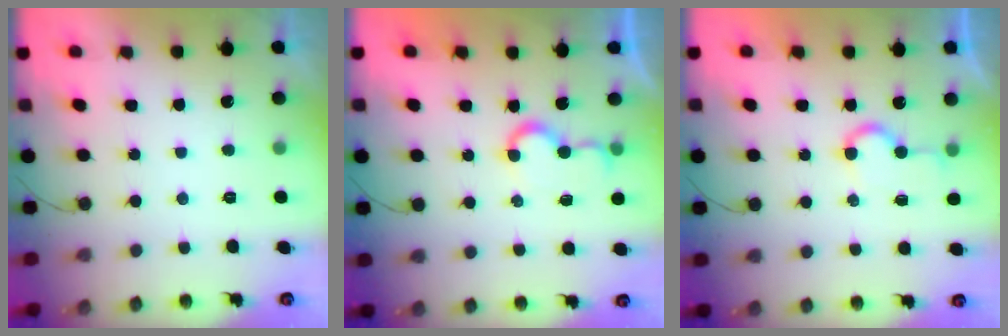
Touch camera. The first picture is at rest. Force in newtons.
{"total": 5.6, "press": 5.6, "slide": 0.5}
{"total": 6.5, "press": 6.5, "slide": 0.2}